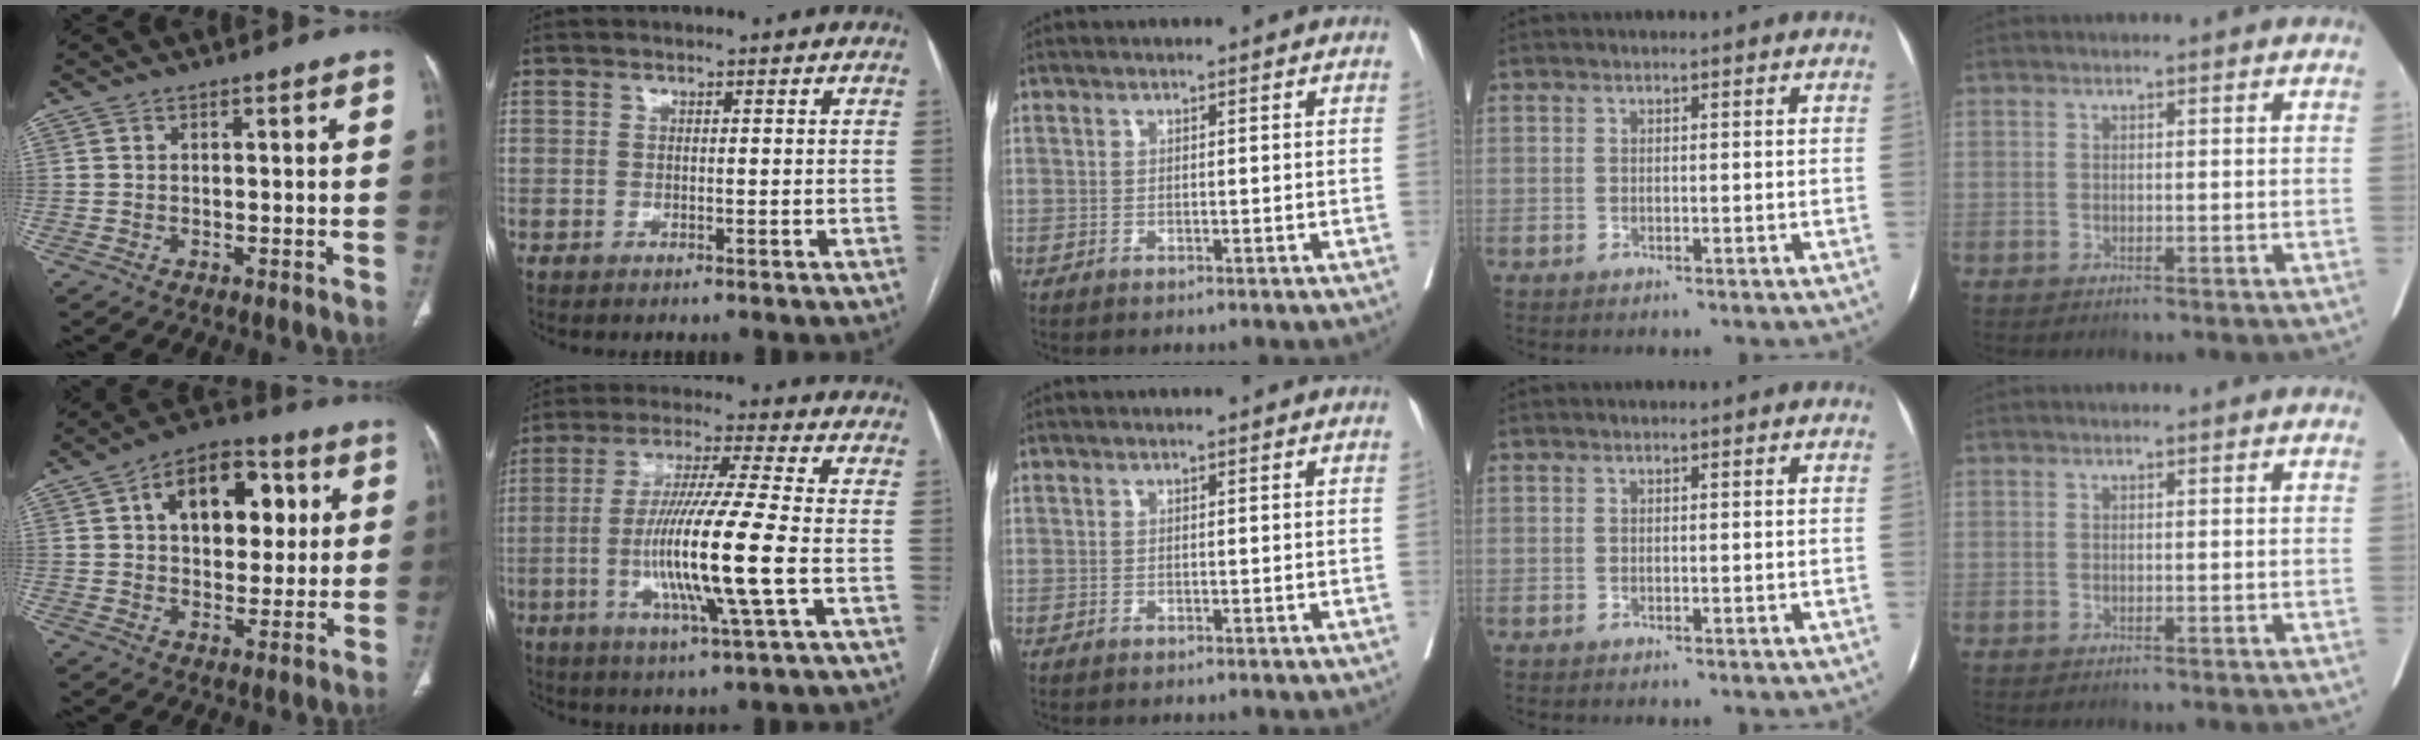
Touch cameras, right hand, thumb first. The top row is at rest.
{"thumb": {"total": 15.2, "force": [4.0, 9.7, 11.0], "torque": [-0.119, 0.010, 0.059]}, "index": {"total": 14.2, "force": [-2.9, -0.8, 13.9], "torque": [-0.274, -0.014, -0.062]}}